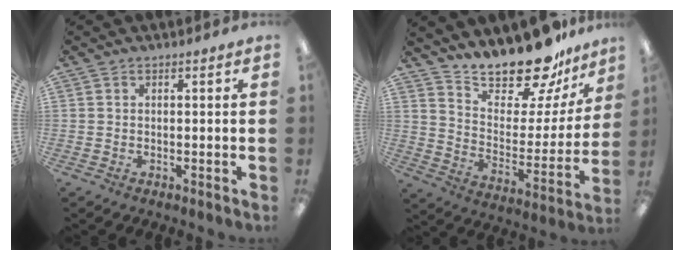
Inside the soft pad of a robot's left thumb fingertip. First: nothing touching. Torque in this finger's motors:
{"motor_torque": [0.07, 0.47, 1.40, -1.37, 0.16]}